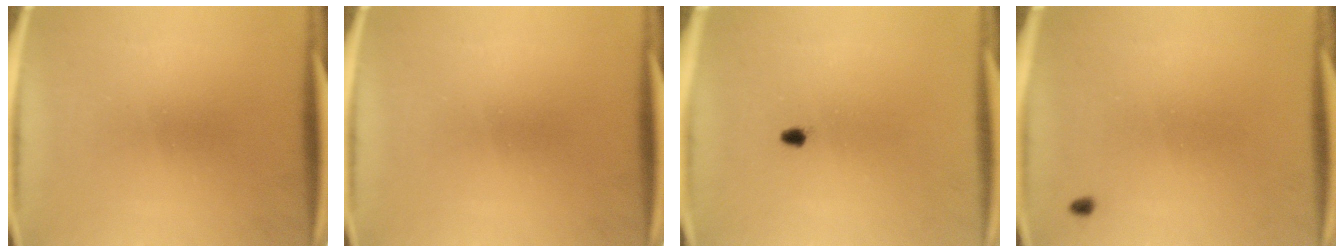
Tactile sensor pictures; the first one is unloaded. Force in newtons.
{"total": 0.0}
{"total": 0.9}
{"total": 0.6}